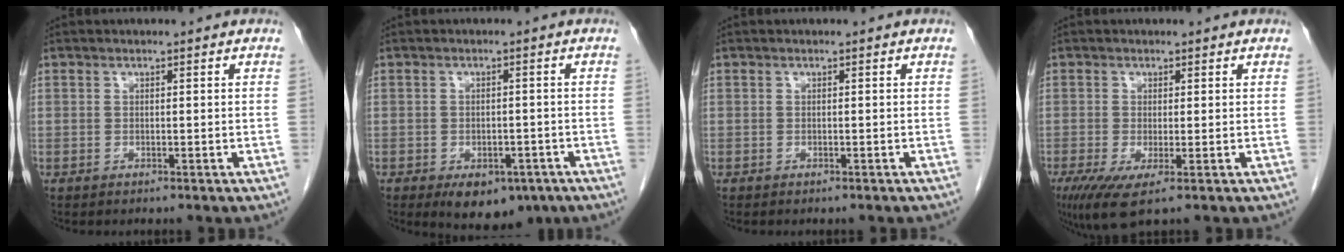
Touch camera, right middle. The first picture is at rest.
{"total": 8.1, "force": [-5.0, 4.5, 4.6], "torque": [-0.051, 0.000, -0.063]}
{"total": 0.6, "force": [-0.6, 0.1, 0.2], "torque": [-0.009, -0.002, -0.008]}
{"total": 5.3, "force": [-2.3, 1.2, 4.7], "torque": [-0.084, -0.017, -0.036]}